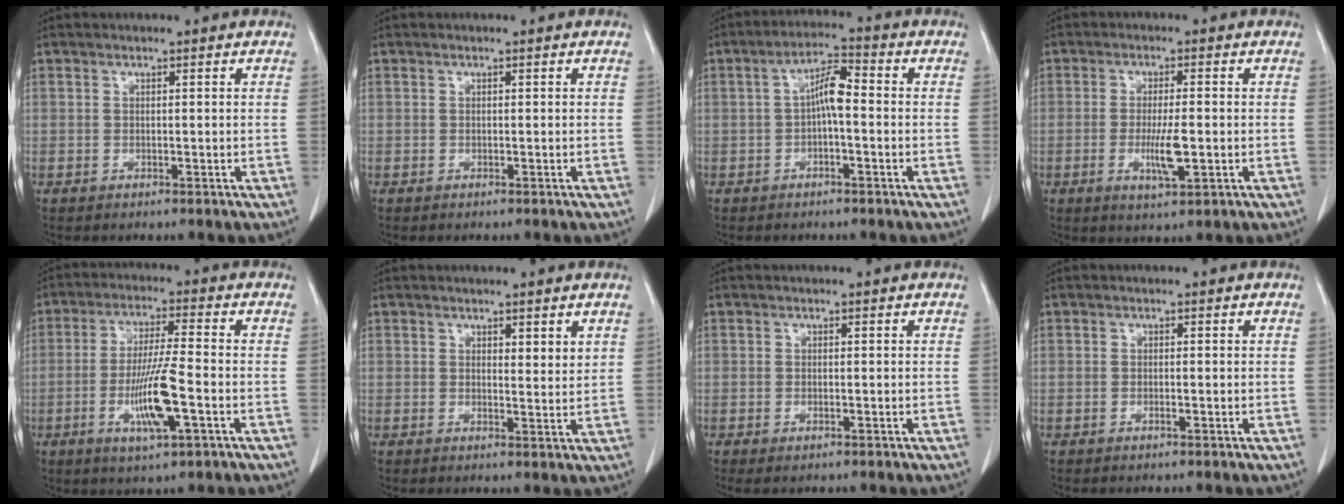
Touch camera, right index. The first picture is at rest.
{"total": 0.0}
{"total": 5.1, "force": [-0.3, 1.3, 4.9], "torque": [-0.089, 0.020, -0.009]}
{"total": 5.4, "force": [-1.3, 0.8, 5.2], "torque": [-0.099, -0.009, -0.020]}
{"total": 9.7, "force": [-3.0, 0.6, 9.2], "torque": [-0.176, -0.010, -0.056]}
{"total": 2.3, "force": [1.5, 0.5, 1.6], "torque": [-0.022, -0.011, 0.024]}
{"total": 0.9, "force": [-0.4, 0.3, 0.8], "torque": [-0.020, -0.005, -0.003]}
{"total": 0.5, "force": [-0.3, 0.0, 0.5], "torque": [-0.009, 0.000, -0.004]}